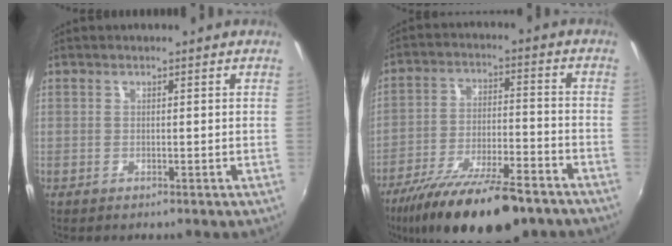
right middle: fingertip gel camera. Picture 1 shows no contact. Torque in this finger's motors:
{"motor_torque": [1.15, -0.99, 0.49, 0.18]}